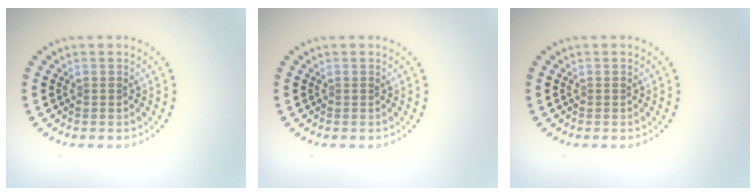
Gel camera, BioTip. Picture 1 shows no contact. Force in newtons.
{"total": 0.0}
{"total": 0.0}